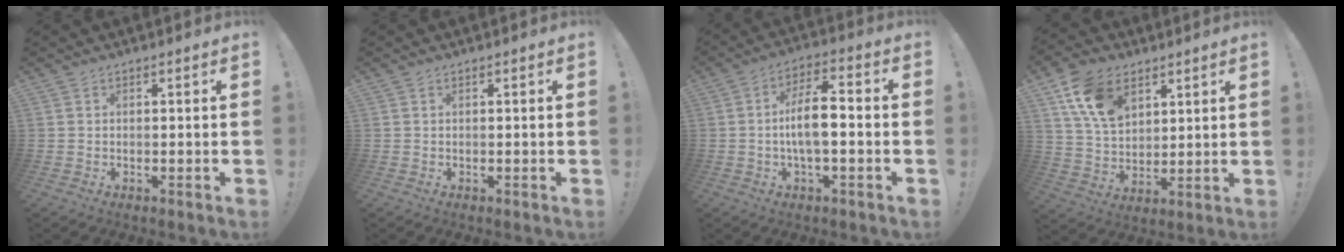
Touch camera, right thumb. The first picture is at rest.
{"total": 0.0}
{"total": 10.4, "force": [-1.4, 3.8, 9.5], "torque": [-0.160, 0.011, -0.030]}
{"total": 14.3, "force": [7.5, 9.5, 7.5], "torque": [-0.136, -0.021, 0.150]}